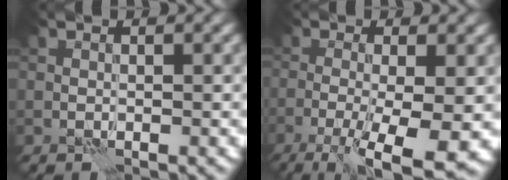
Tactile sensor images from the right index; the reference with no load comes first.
{"total": 8.3, "force": [-4.0, 1.9, 7.1], "torque": [-0.119, -0.013, -0.063]}